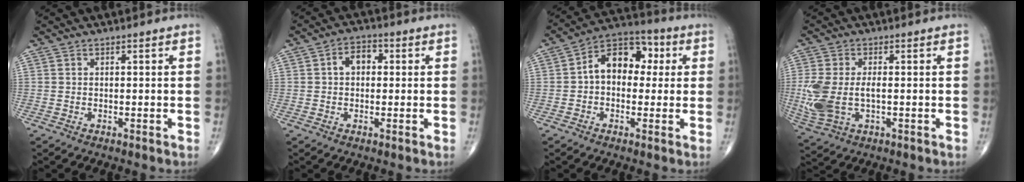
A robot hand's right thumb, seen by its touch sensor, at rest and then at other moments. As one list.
[{"total": 4.5, "force": [0.6, 3.2, 3.1], "torque": [-0.038, 0.015, 0.002]}, {"total": 11.5, "force": [1.3, 7.9, 8.2], "torque": [-0.095, 0.034, 0.007]}, {"total": 10.4, "force": [-0.8, 5.9, 8.5], "torque": [-0.214, -0.001, -0.006]}]